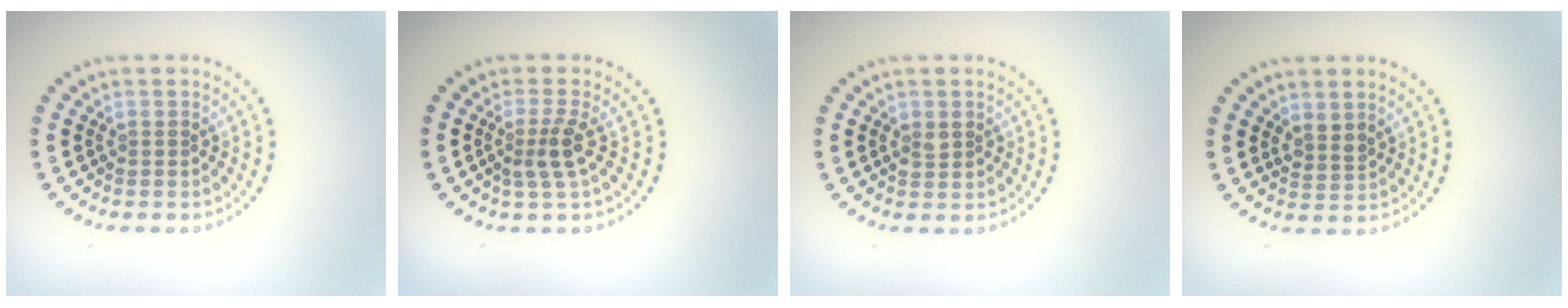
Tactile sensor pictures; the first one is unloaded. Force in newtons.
{"total": 2.2, "press": 1.8, "slide": 1.4}
{"total": 1.4, "press": 1.4, "slide": 0.0}
{"total": 1.6, "press": 1.3, "slide": 0.9}